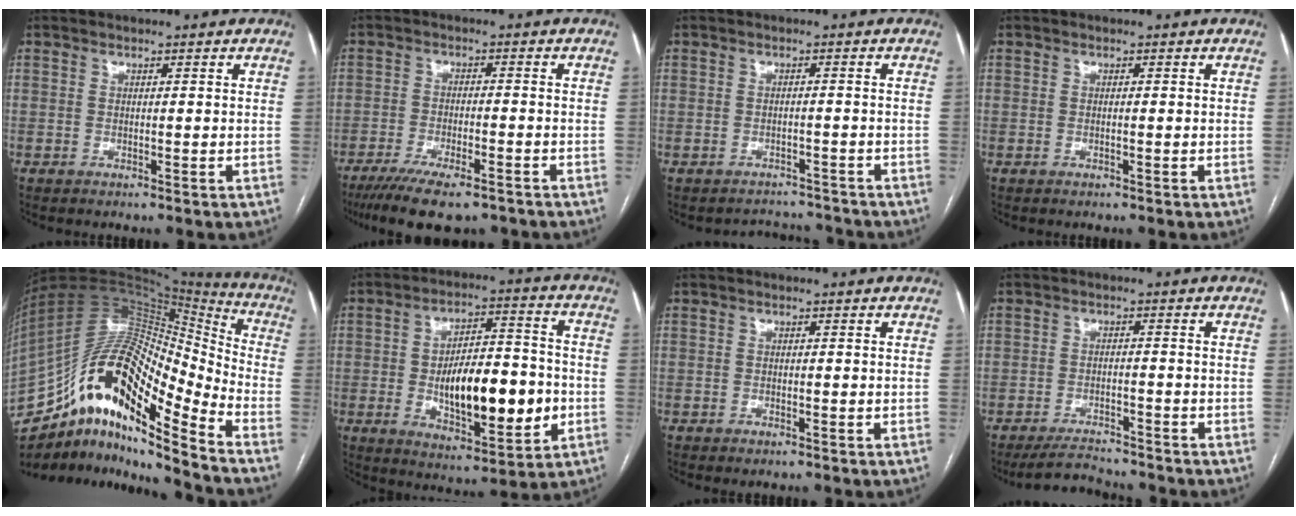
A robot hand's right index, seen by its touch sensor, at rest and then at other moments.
{"total": 11.5, "force": [-8.8, 2.7, 6.8], "torque": [-0.104, -0.018, -0.135]}
{"total": 3.6, "force": [-3.1, 1.3, -1.1], "torque": [0.013, 0.018, -0.042]}
{"total": 0.0}
{"total": 24.0, "force": [-14.7, 5.6, 18.1], "torque": [-0.349, 0.027, -0.257]}
{"total": 16.8, "force": [-2.7, 6.0, 15.4], "torque": [-0.243, 0.012, -0.032]}
{"total": 0.7, "force": [-0.5, 0.3, 0.5], "torque": [-0.009, -0.002, -0.002]}
{"total": 4.9, "force": [-4.7, 0.8, 0.9], "torque": [-0.017, -0.013, -0.080]}